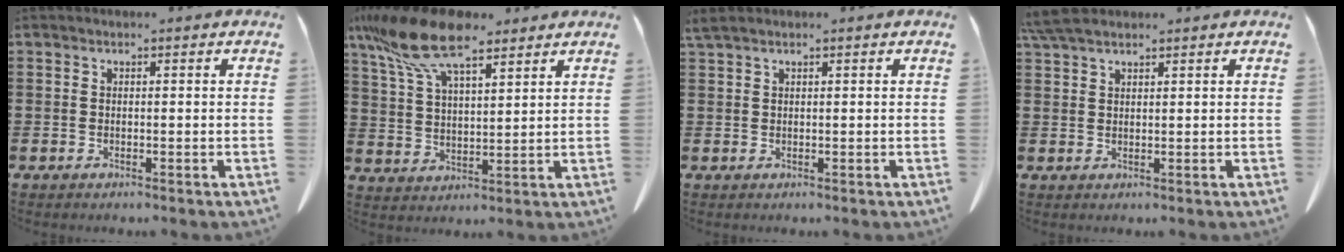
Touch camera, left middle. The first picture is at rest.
{"total": 12.7, "force": [8.9, 3.8, 8.2], "torque": [-0.196, -0.019, 0.161]}
{"total": 1.0, "force": [0.8, 0.0, 0.7], "torque": [-0.016, -0.002, 0.016]}
{"total": 3.7, "force": [3.0, 0.8, 2.0], "torque": [-0.047, 0.000, 0.057]}